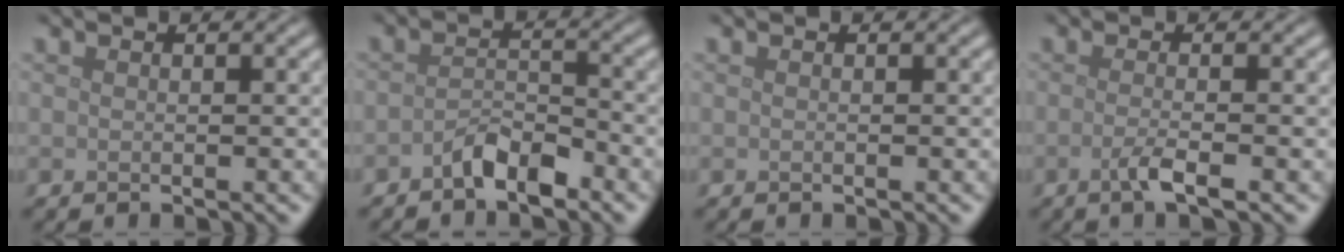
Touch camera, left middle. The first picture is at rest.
{"total": 2.7, "force": [-2.0, 1.0, 1.6], "torque": [-0.027, 0.009, -0.039]}
{"total": 0.0}
{"total": 2.3, "force": [-0.9, 0.6, 2.1], "torque": [-0.034, 0.000, -0.025]}